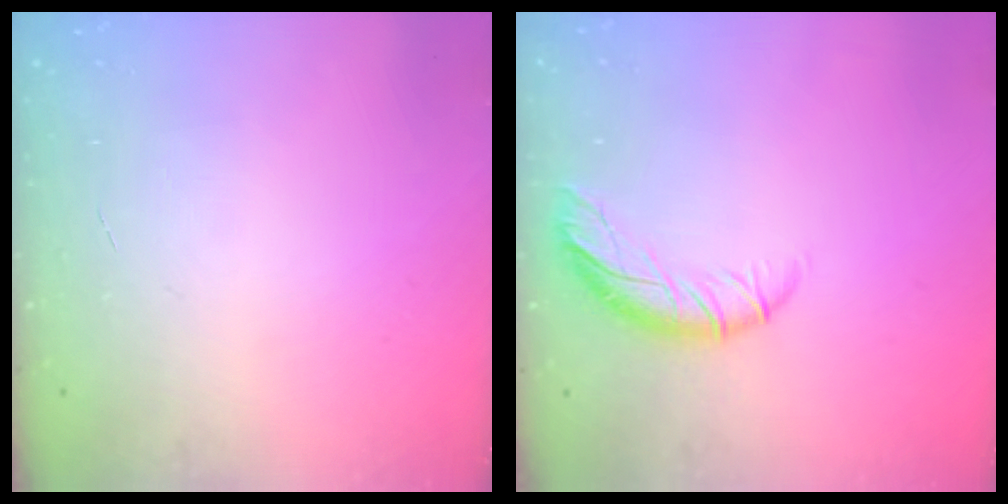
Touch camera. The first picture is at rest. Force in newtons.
{"total": 9.1, "press": 9.1, "slide": 0.9}